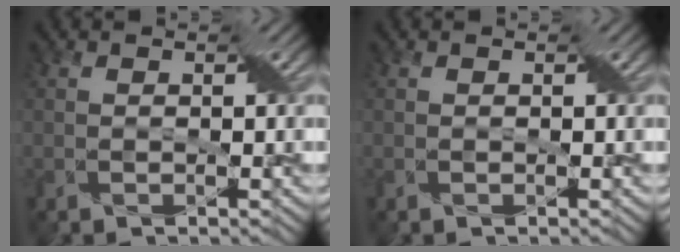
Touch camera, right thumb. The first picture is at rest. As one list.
[{"total": 0.0}]